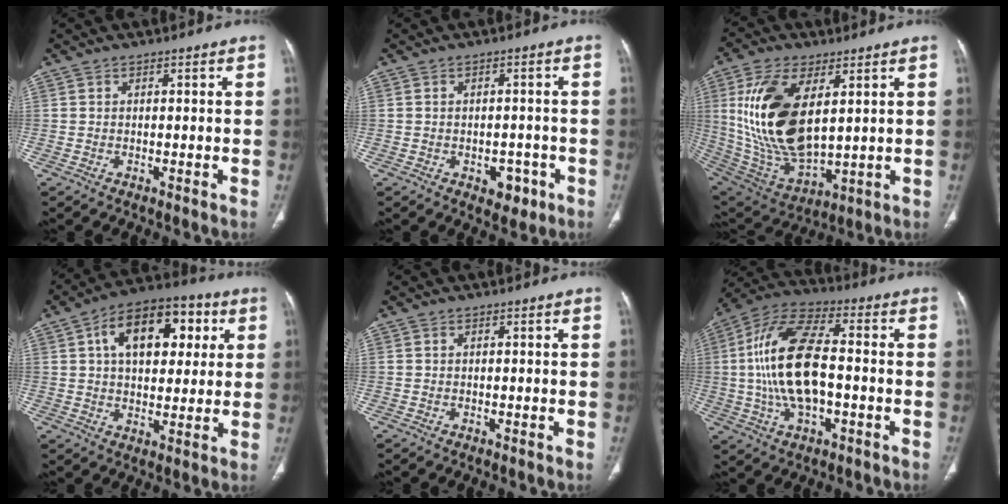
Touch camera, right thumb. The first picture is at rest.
{"total": 4.2, "force": [-1.9, 2.9, 2.5], "torque": [-0.013, 0.011, -0.019]}
{"total": 21.0, "force": [4.9, 10.6, 17.5], "torque": [-0.343, -0.029, 0.106]}
{"total": 17.0, "force": [5.1, 9.9, 12.8], "torque": [-0.160, 0.012, 0.075]}
{"total": 0.0}
{"total": 17.9, "force": [-0.8, 8.3, 15.8], "torque": [-0.318, 0.026, -0.017]}